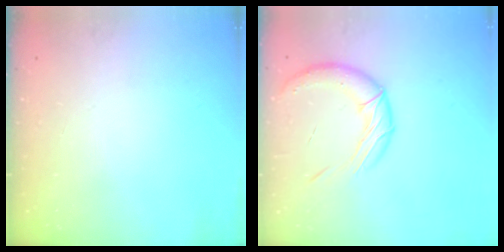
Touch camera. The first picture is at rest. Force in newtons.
{"total": 14.7, "press": 14.5, "slide": 2.0}